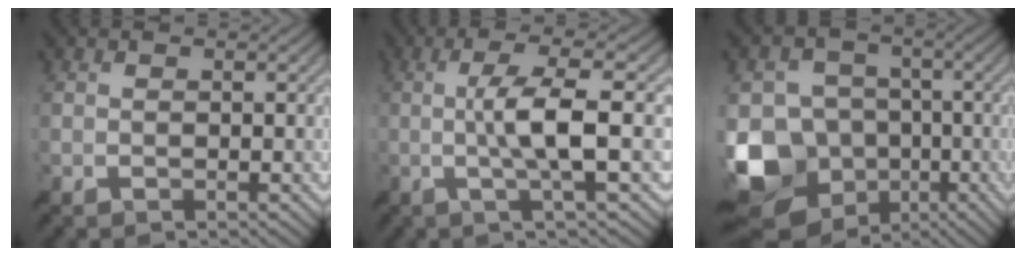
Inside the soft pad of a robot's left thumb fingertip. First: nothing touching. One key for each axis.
{"total": 8.3, "fx": -0.4, "fy": 1.1, "fz": 8.2, "tx": -0.144, "ty": 0.019, "tz": -0.017}
{"total": 14.7, "fx": -5.2, "fy": 12.2, "fz": 6.5, "tx": -0.173, "ty": -0.033, "tz": -0.100}